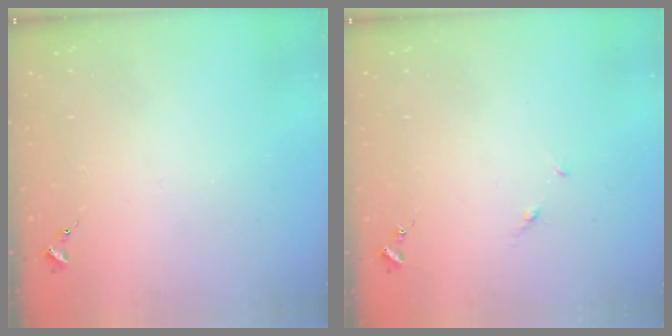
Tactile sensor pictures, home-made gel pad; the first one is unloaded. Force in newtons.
{"total": 3.4, "press": 3.4, "slide": 0.4}